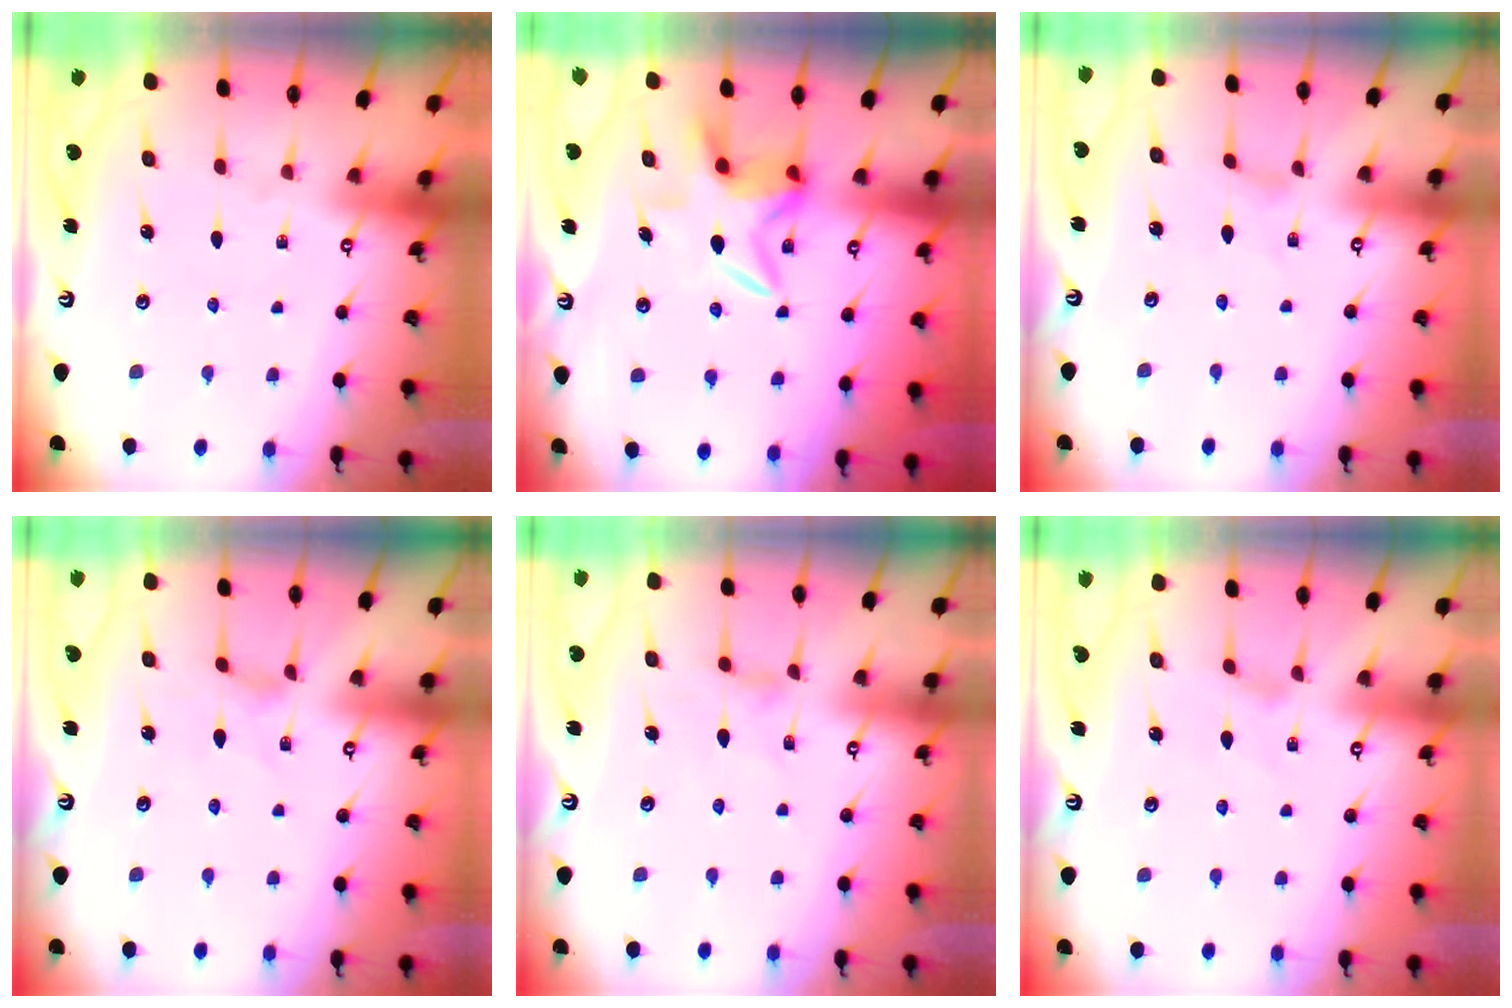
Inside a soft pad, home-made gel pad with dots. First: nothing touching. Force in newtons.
{"total": 6.2, "press": 6.1, "slide": 0.7}
{"total": 0.0}
{"total": 0.7, "press": 0.6, "slide": 0.2}
{"total": 1.4, "press": 1.3, "slide": 0.4}
{"total": 0.0}